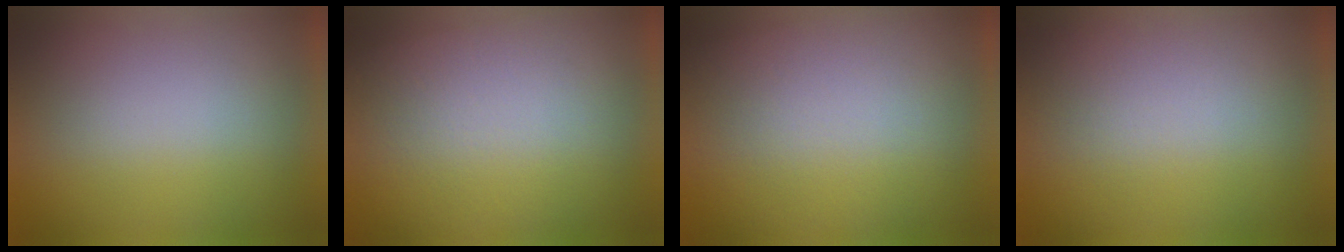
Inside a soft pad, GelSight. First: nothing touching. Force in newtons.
{"total": 2.9}
{"total": 2.6}
{"total": 2.3}